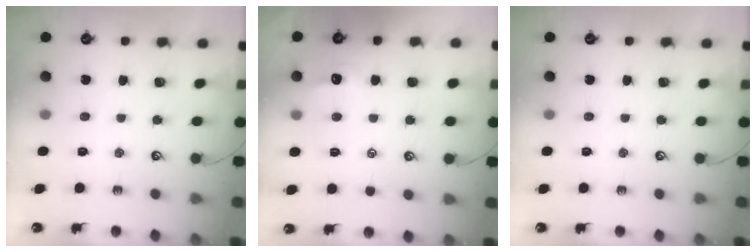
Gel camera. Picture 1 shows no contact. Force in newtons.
{"total": 1.5, "press": 1.3, "slide": 0.7}
{"total": 0.0}